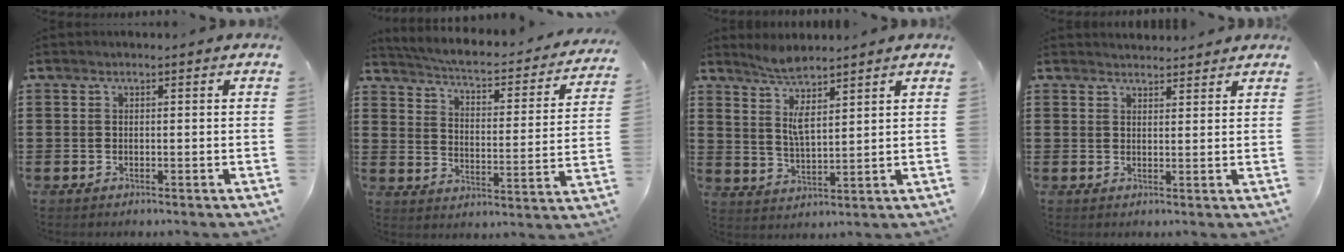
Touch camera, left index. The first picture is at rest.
{"total": 3.6, "force": [3.3, -0.2, 1.4], "torque": [-0.049, -0.035, 0.046]}
{"total": 5.5, "force": [3.9, 1.3, 3.7], "torque": [-0.082, -0.004, 0.069]}
{"total": 2.0, "force": [2.0, 0.3, -0.2], "torque": [-0.002, -0.002, 0.039]}